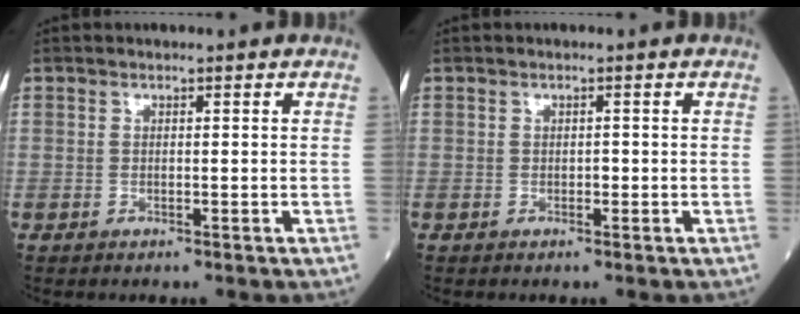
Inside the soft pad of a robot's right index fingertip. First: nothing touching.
{"total": 0.6, "force": [-0.2, 0.3, 0.4], "torque": [-0.007, 0.002, -0.006]}